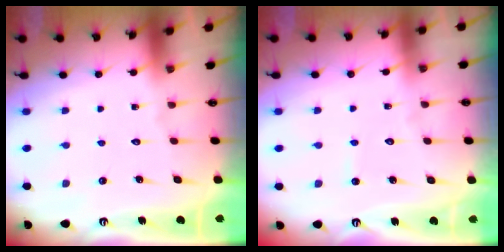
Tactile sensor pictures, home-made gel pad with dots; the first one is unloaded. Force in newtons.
{"total": 2.8, "press": 2.8, "slide": 0.3}